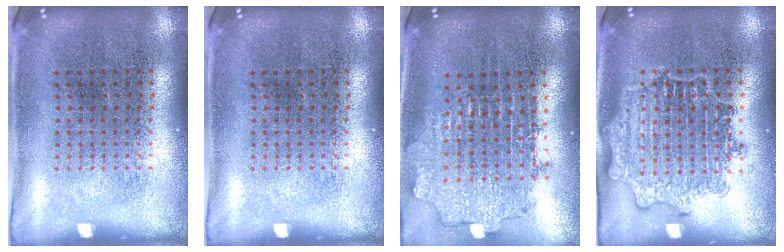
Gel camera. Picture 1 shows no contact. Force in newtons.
{"total": 0.0}
{"total": 2.0, "press": 1.5, "slide": 1.3}
{"total": 1.7, "press": 1.7, "slide": 0.4}